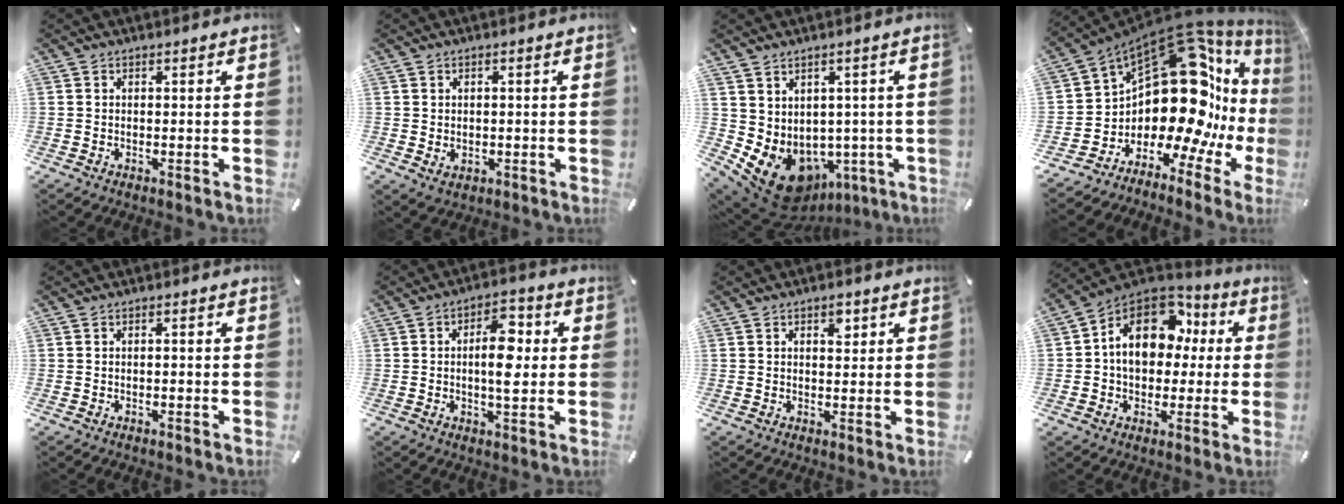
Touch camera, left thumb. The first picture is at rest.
{"total": 1.8, "force": [0.2, 1.7, 0.7], "torque": [-0.014, 0.003, 0.004]}
{"total": 9.7, "force": [-3.4, 7.7, 4.7], "torque": [-0.085, -0.012, -0.047]}
{"total": 22.5, "force": [6.6, 11.7, 18.0], "torque": [-0.308, -0.098, 0.127]}
{"total": 0.7, "force": [-0.4, 0.2, 0.5], "torque": [-0.010, -0.002, -0.007]}
{"total": 9.4, "force": [0.5, 4.5, 8.2], "torque": [-0.125, 0.003, 0.002]}
{"total": 3.0, "force": [1.3, 1.8, 2.0], "torque": [-0.011, -0.007, 0.016]}
{"total": 14.6, "force": [2.6, 11.2, 9.0], "torque": [-0.157, -0.006, 0.049]}